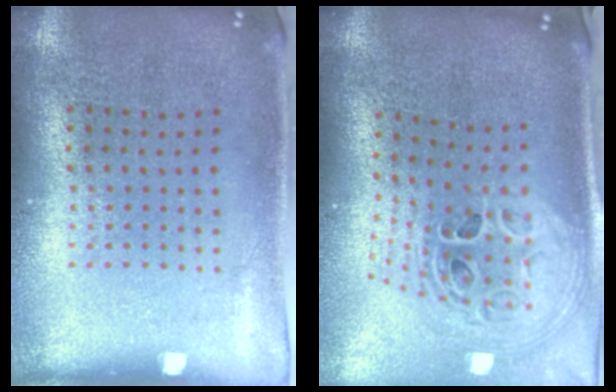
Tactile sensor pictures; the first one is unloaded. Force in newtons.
{"total": 2.9, "press": 2.0, "slide": 2.0}